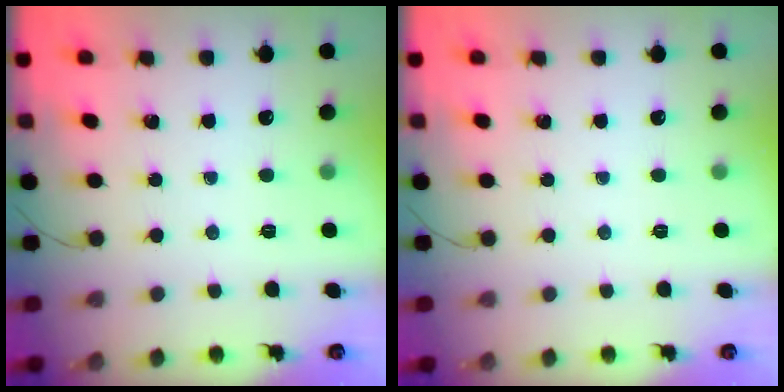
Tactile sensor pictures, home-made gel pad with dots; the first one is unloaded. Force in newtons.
{"total": 0.0}